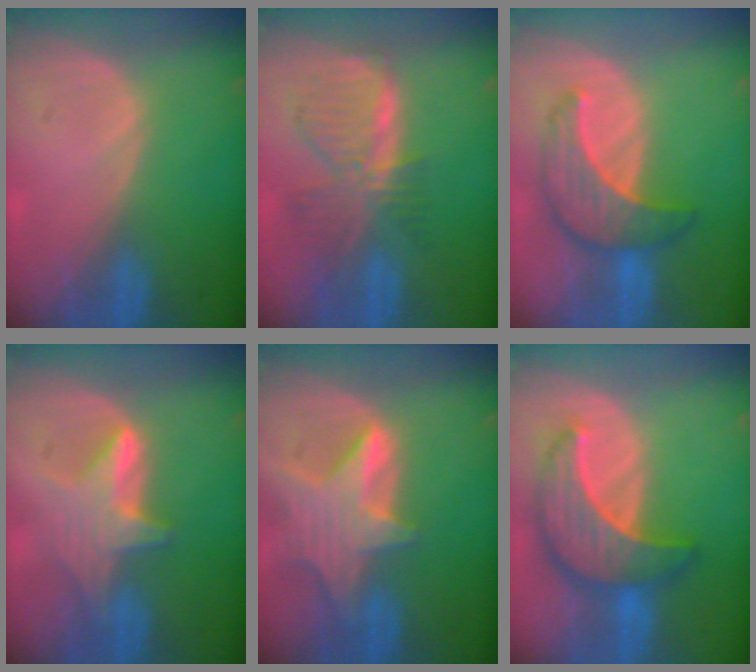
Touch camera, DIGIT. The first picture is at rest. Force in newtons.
{"total": 7.8, "press": 7.0, "slide": 3.5}
{"total": 7.4, "press": 7.4, "slide": 0.2}
{"total": 5.9, "press": 5.9, "slide": 0.4}
{"total": 8.4, "press": 7.4, "slide": 4.0}
{"total": 9.6, "press": 9.6, "slide": 0.8}